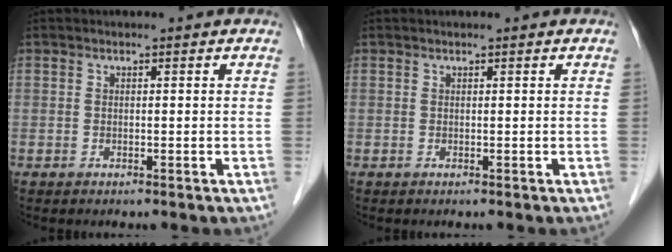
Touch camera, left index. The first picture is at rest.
{"total": 0.7, "force": [0.6, 0.0, 0.3], "torque": [-0.007, 0.009, 0.013]}